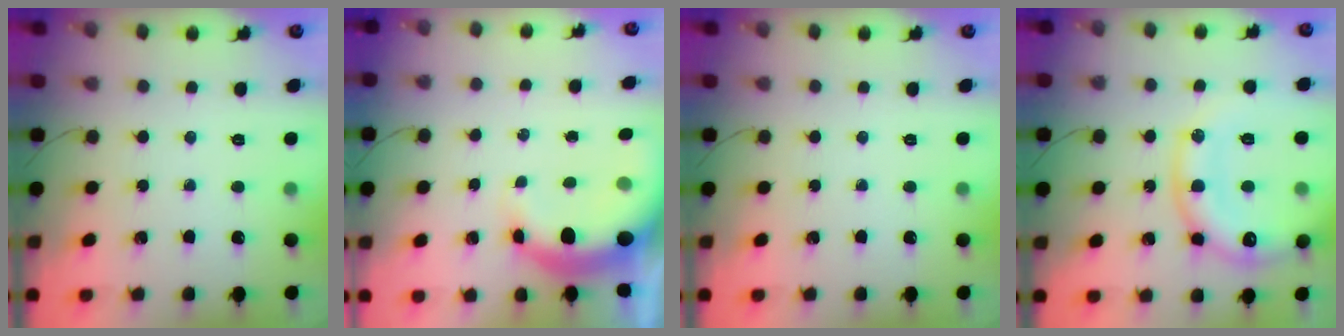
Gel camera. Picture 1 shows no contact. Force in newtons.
{"total": 6.3, "press": 6.2, "slide": 1.3}
{"total": 0.0}
{"total": 19.0, "press": 18.8, "slide": 2.4}